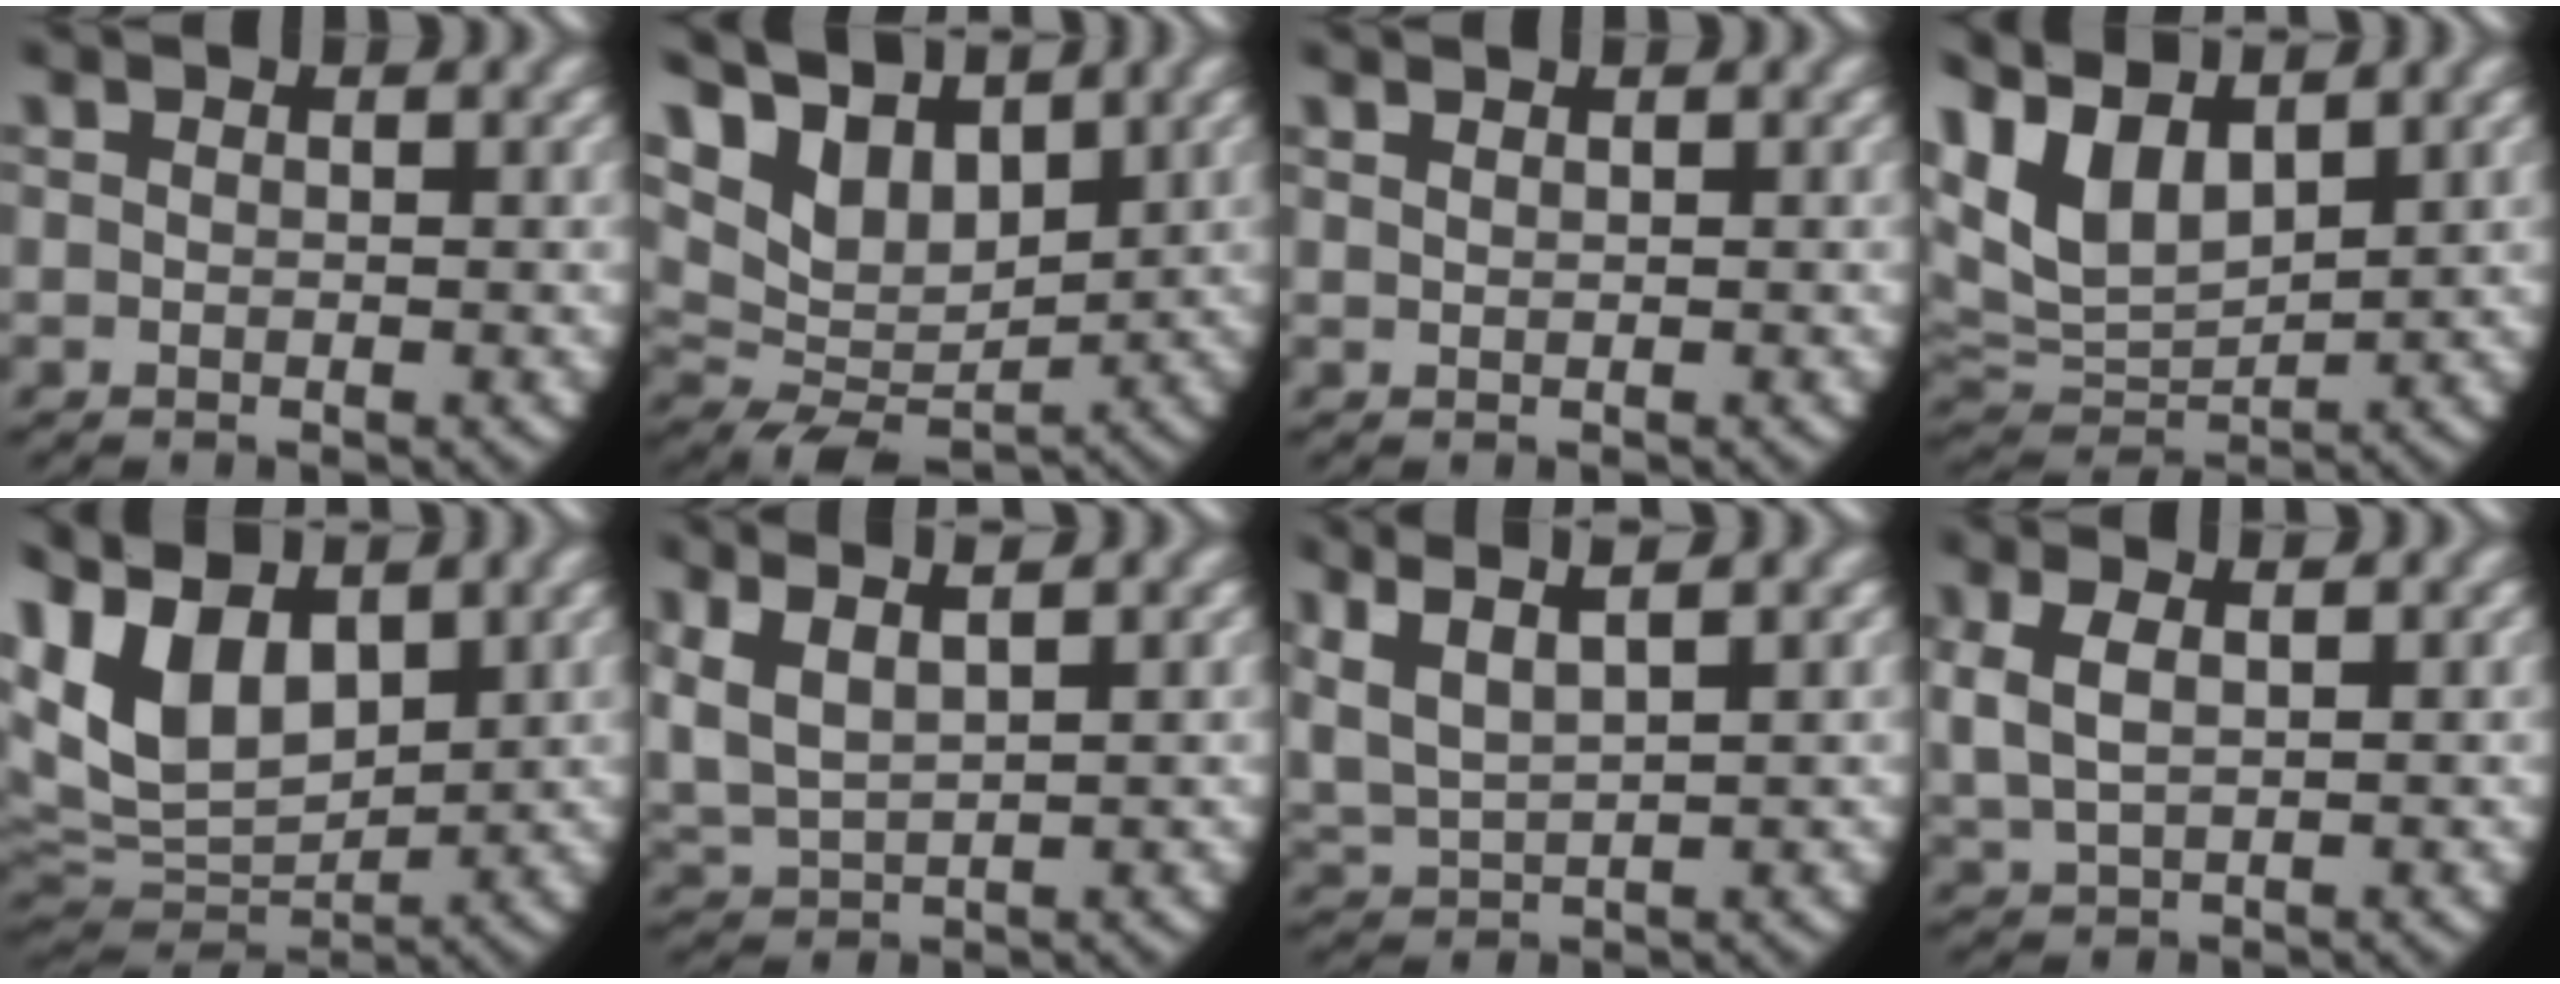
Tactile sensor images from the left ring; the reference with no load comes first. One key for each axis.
{"total": 12.1, "fx": 2.5, "fy": 9.7, "fz": 6.8, "tx": -0.152, "ty": -0.023, "tz": 0.039}
{"total": 0.7, "fx": 0.7, "fy": -0.3, "fz": 0.0, "tx": -0.001, "ty": -0.003, "tz": 0.020}
{"total": 11.4, "fx": 2.8, "fy": 8.8, "fz": 6.7, "tx": -0.171, "ty": -0.027, "tz": 0.051}
{"total": 12.5, "fx": 2.7, "fy": 9.7, "fz": 7.5, "tx": -0.187, "ty": -0.034, "tz": 0.055}
{"total": 7.0, "fx": 2.2, "fy": 5.2, "fz": 4.0, "tx": -0.120, "ty": -0.009, "tz": 0.044}
{"total": 8.3, "fx": 3.2, "fy": 6.1, "fz": 4.6, "tx": -0.124, "ty": 0.005, "tz": 0.047}
{"total": 4.1, "fx": 1.0, "fy": 2.9, "fz": 2.6, "tx": -0.072, "ty": 0.000, "tz": 0.025}